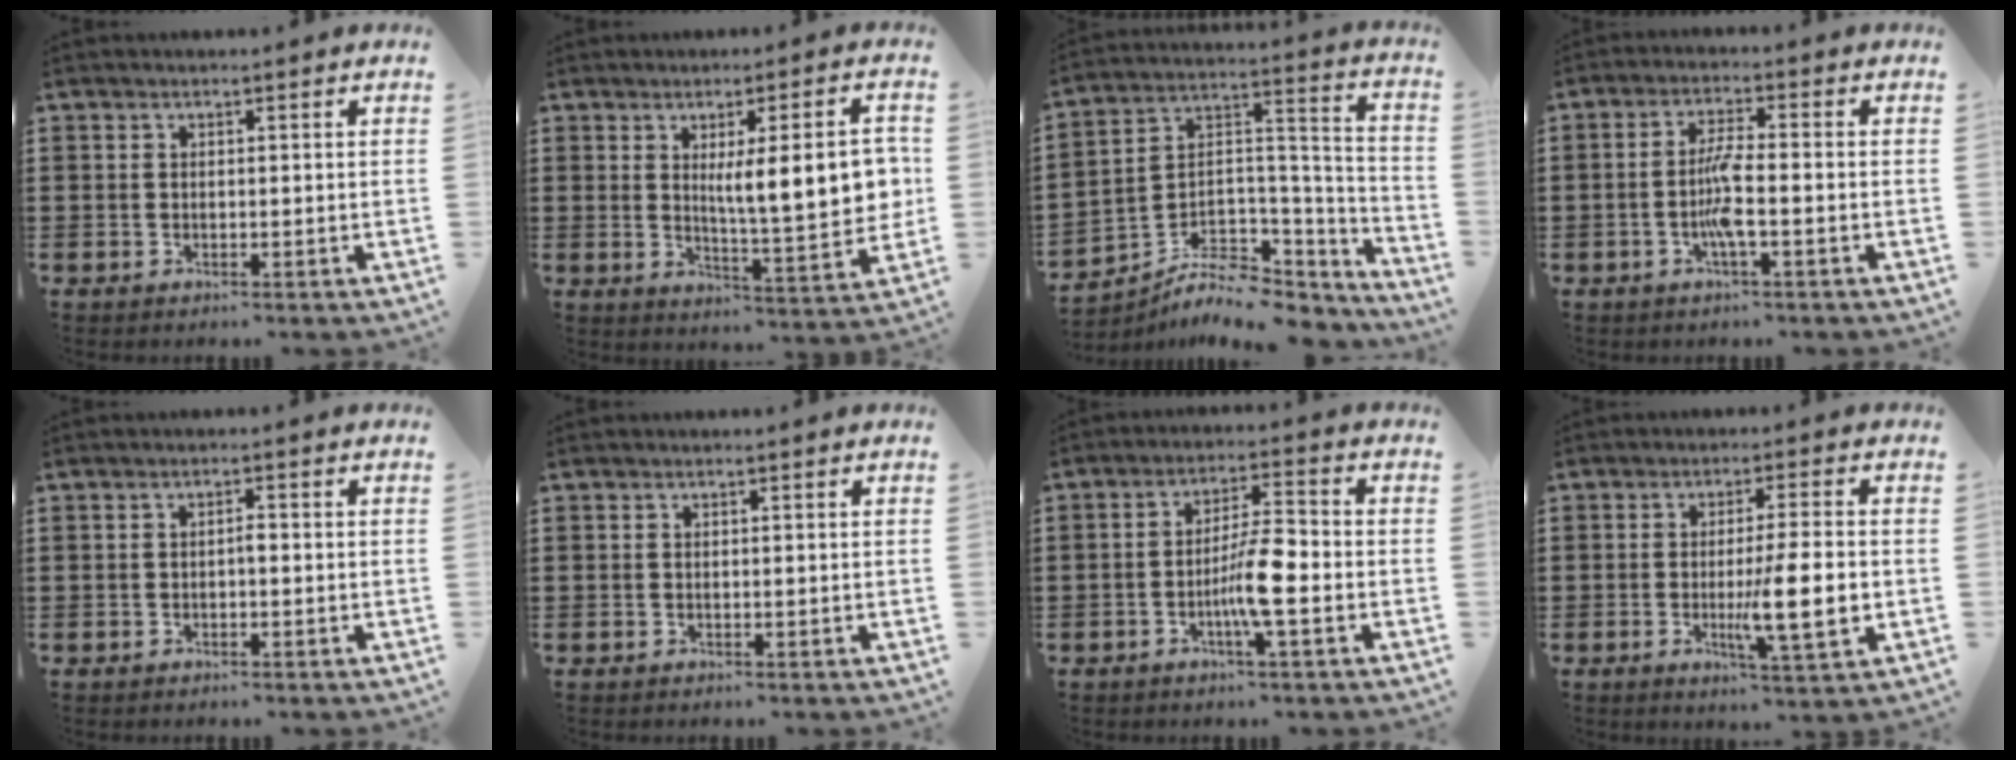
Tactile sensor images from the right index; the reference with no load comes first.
{"total": 10.8, "force": [1.7, 2.2, 10.4], "torque": [-0.157, -0.008, 0.022]}
{"total": 7.4, "force": [-5.5, 4.1, 2.8], "torque": [-0.050, 0.003, -0.100]}
{"total": 5.1, "force": [-1.5, 0.5, 4.8], "torque": [-0.115, -0.011, -0.038]}
{"total": 0.9, "force": [-0.3, 0.2, 0.9], "torque": [-0.018, -0.004, -0.006]}
{"total": 0.0}
{"total": 6.9, "force": [-2.0, 0.9, 6.5], "torque": [-0.125, -0.004, -0.040]}
{"total": 9.1, "force": [-1.4, 1.1, 8.9], "torque": [-0.152, -0.012, -0.022]}